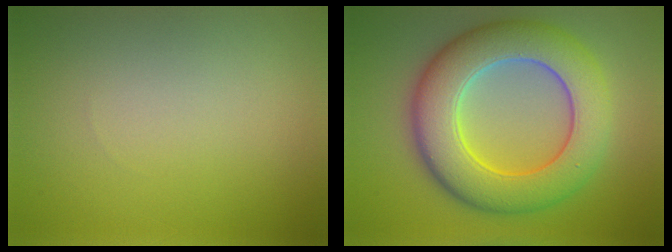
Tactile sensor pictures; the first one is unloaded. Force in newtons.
{"total": 10.1, "press": 10.0, "slide": 0.4}